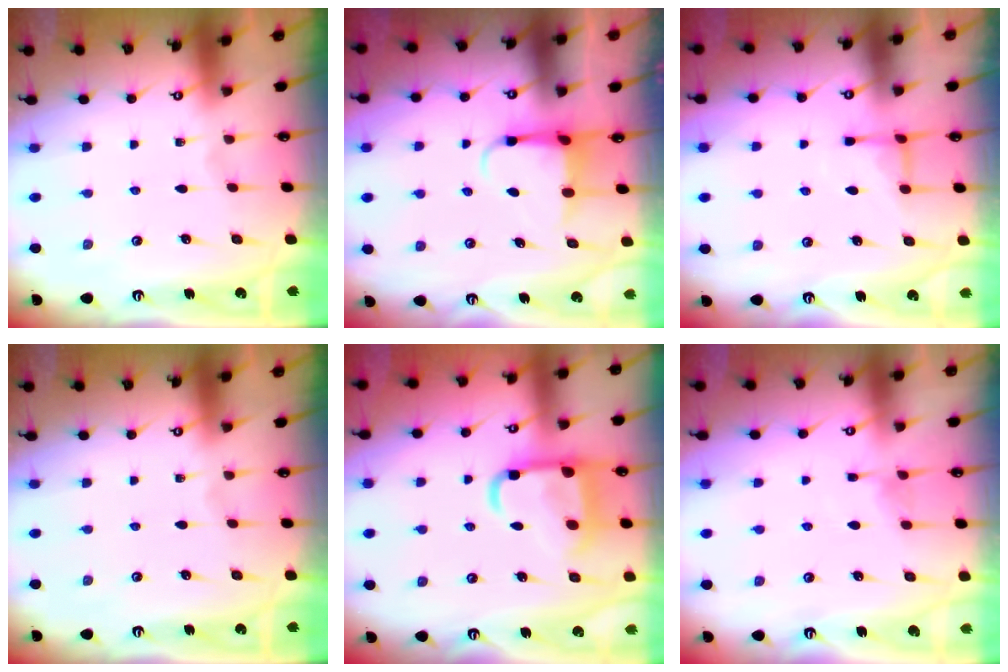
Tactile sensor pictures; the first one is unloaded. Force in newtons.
{"total": 3.9, "press": 3.9, "slide": 0.4}
{"total": 4.4, "press": 4.3, "slide": 0.7}
{"total": 0.0}
{"total": 14.0, "press": 13.9, "slide": 1.5}
{"total": 4.8, "press": 4.8, "slide": 0.5}